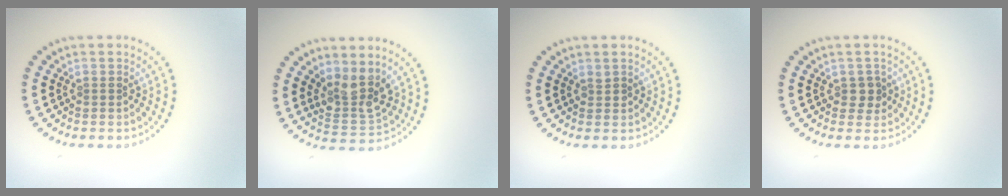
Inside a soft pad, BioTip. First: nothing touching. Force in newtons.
{"total": 3.6, "press": 3.2, "slide": 1.7}
{"total": 0.5, "press": 0.5, "slide": 0.2}
{"total": 1.4, "press": 1.3, "slide": 0.4}